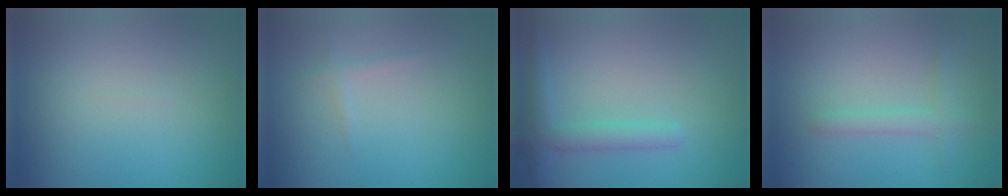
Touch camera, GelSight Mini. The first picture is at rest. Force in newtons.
{"total": 0.8, "press": 0.8, "slide": 0.0}
{"total": 1.7, "press": 1.7, "slide": 0.1}
{"total": 1.7, "press": 1.7, "slide": 0.1}